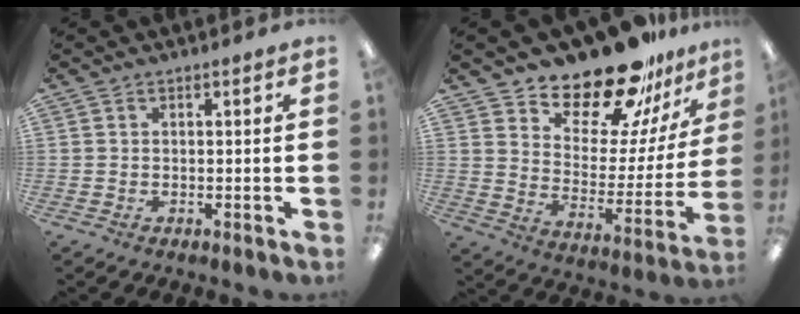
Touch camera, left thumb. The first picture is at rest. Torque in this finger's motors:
{"motor_torque": [0.38, 0.55, 1.37, -1.40, 0.07]}